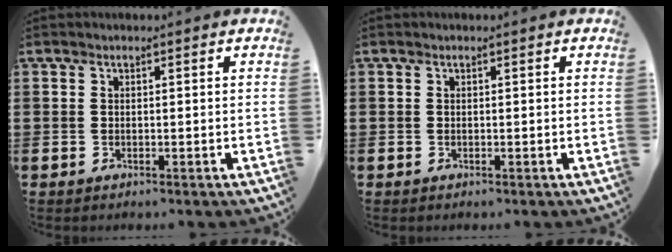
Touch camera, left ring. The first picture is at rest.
{"total": 0.0}